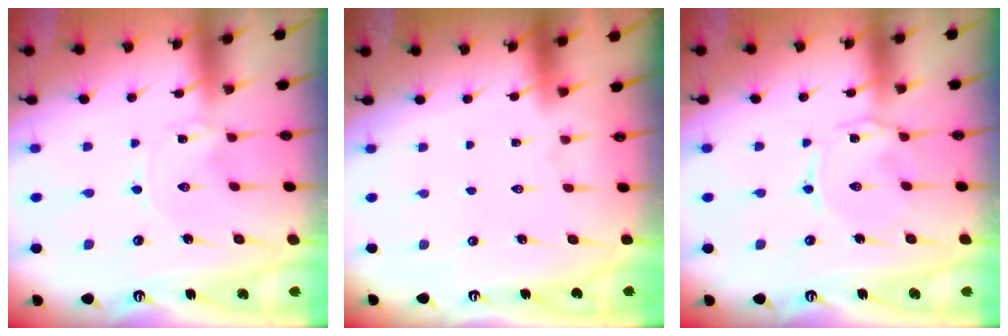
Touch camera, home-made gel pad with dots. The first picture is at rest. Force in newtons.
{"total": 1.6, "press": 1.6, "slide": 0.1}
{"total": 1.1, "press": 1.0, "slide": 0.3}